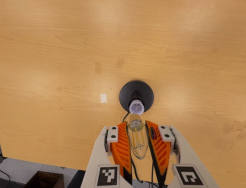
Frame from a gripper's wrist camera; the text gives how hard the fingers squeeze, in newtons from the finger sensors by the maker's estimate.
{"total": 20.5, "left": 22.8, "right": 18.2}